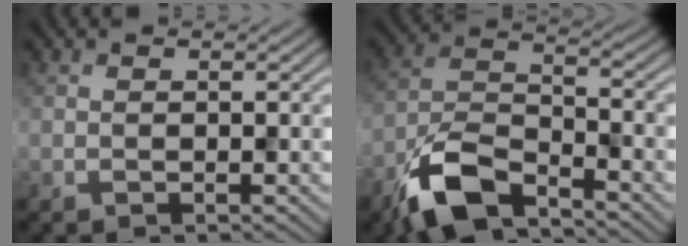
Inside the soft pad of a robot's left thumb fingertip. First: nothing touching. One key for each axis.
{"total": 9.3, "fx": -6.7, "fy": 3.2, "fz": 5.6, "tx": -0.111, "ty": -0.005, "tz": -0.150}